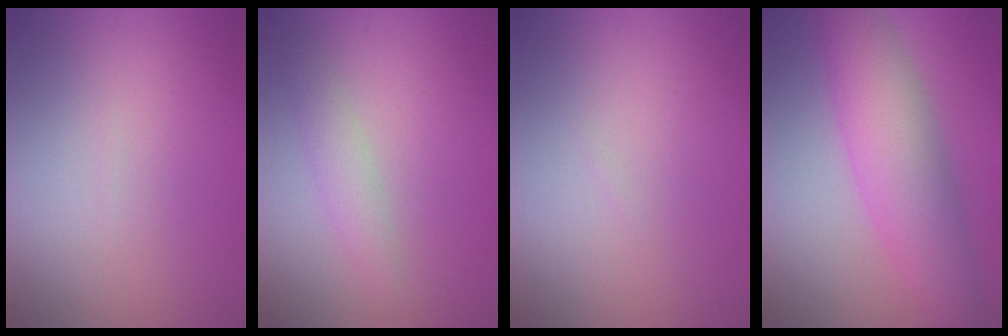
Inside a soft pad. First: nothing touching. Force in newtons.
{"total": 1.9, "press": 1.9, "slide": 0.1}
{"total": 0.0}
{"total": 6.7, "press": 6.7, "slide": 0.1}